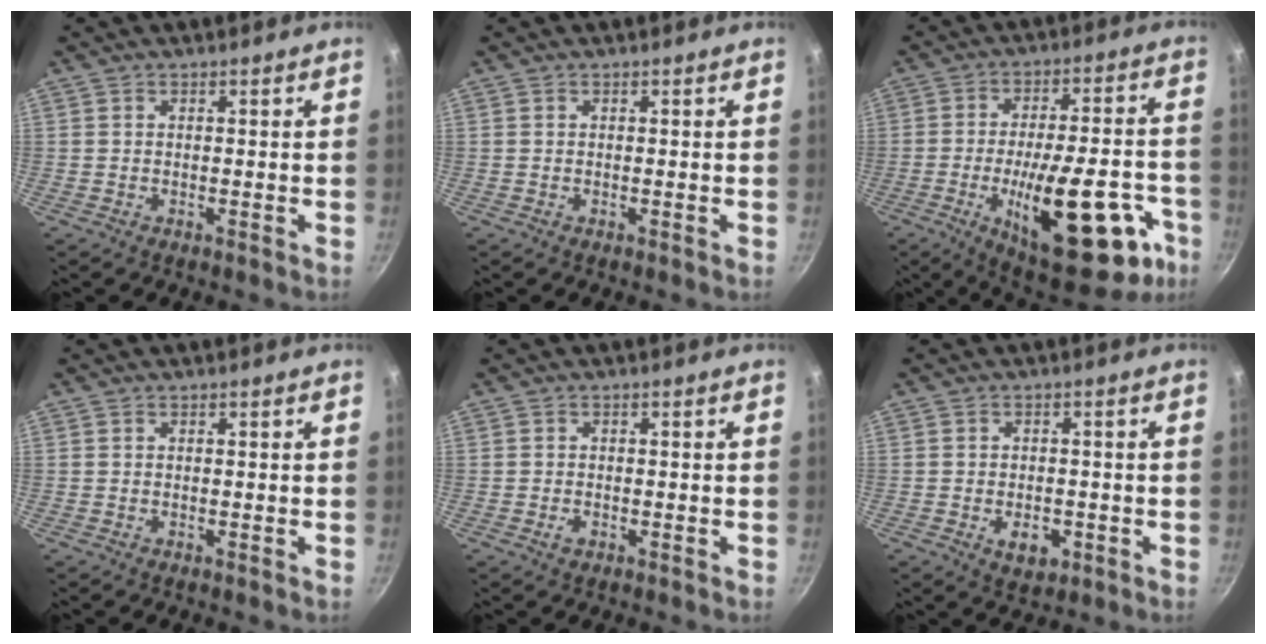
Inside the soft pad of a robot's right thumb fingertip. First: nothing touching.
{"total": 0.0}
{"total": 26.5, "force": [-10.1, 10.5, 22.2], "torque": [-0.272, 0.029, -0.132]}
{"total": 0.0}
{"total": 1.5, "force": [-0.7, 1.1, 0.8], "torque": [-0.012, 0.004, -0.011]}
{"total": 5.1, "force": [-1.7, 3.5, 3.3], "torque": [-0.036, 0.007, -0.018]}